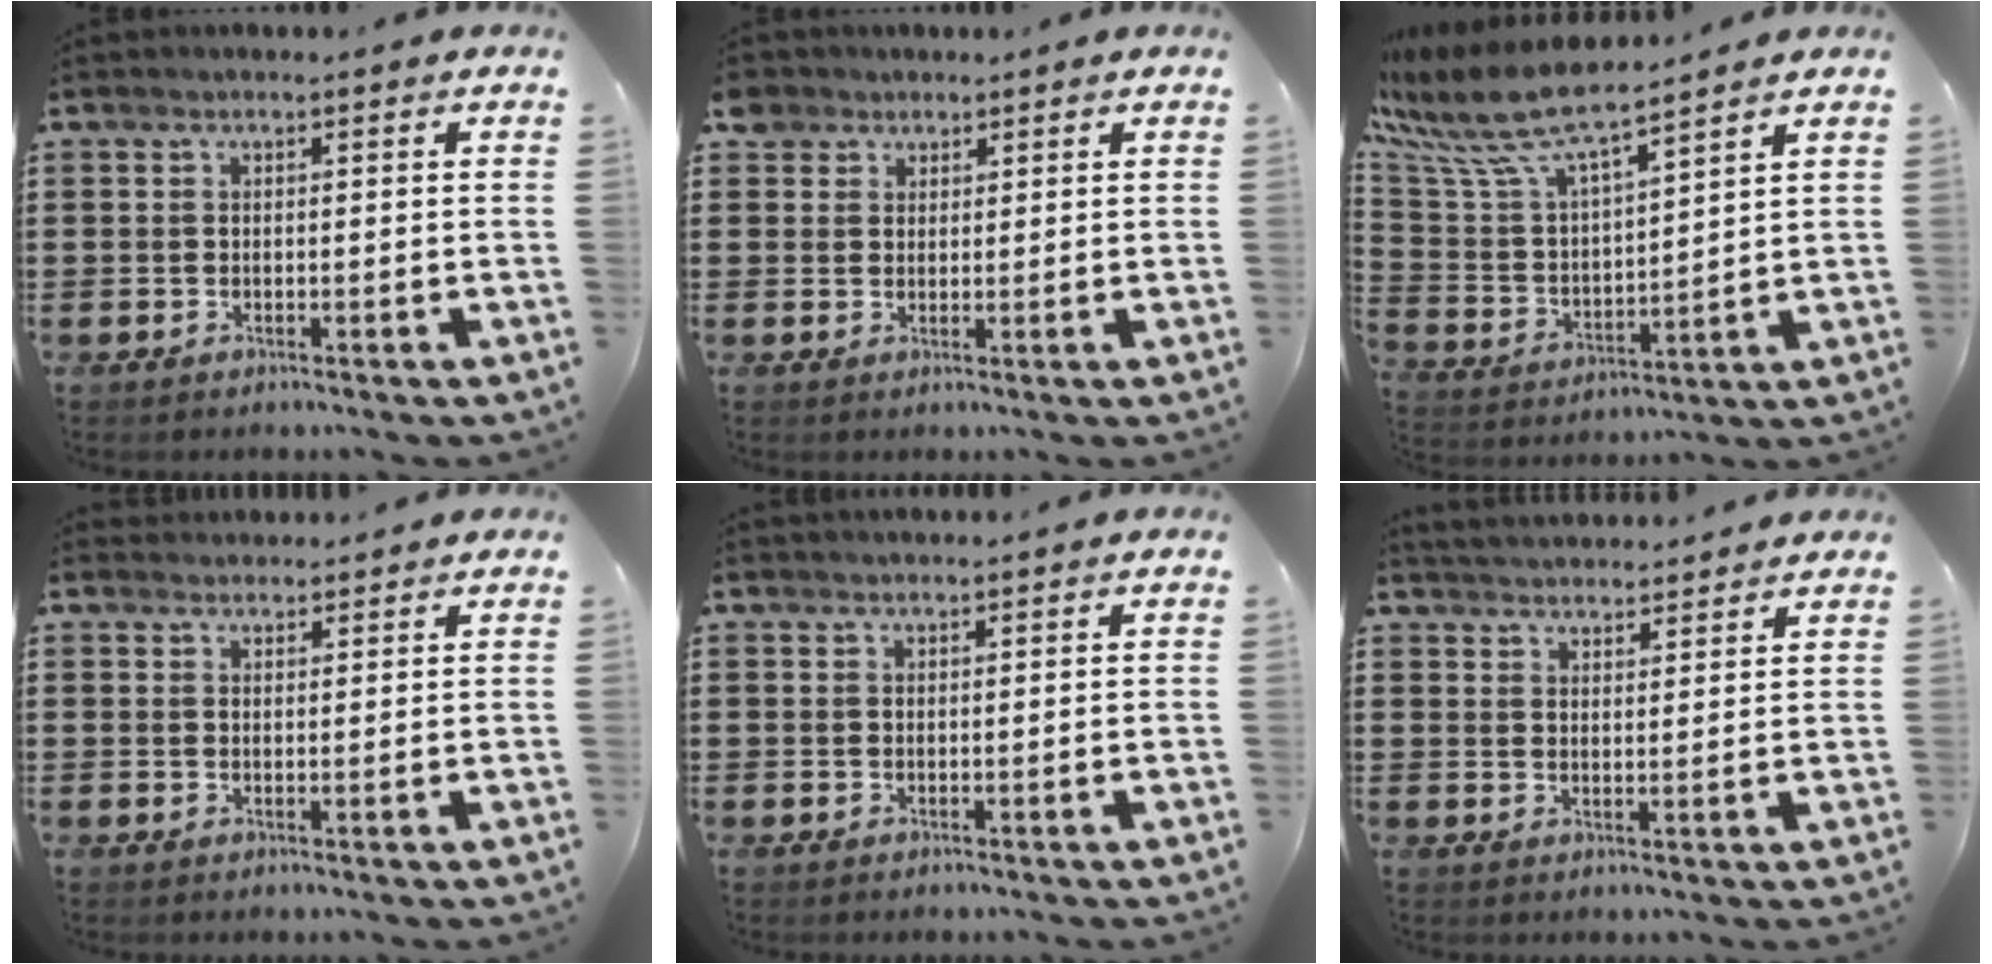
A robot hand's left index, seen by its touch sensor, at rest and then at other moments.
{"total": 2.9, "force": [2.0, 2.1, 0.1], "torque": [-0.008, 0.009, 0.036]}
{"total": 9.6, "force": [8.1, 1.4, 4.9], "torque": [-0.137, -0.047, 0.137]}
{"total": 1.7, "force": [1.7, 0.3, 0.0], "torque": [-0.003, 0.001, 0.033]}
{"total": 0.8, "force": [0.8, -0.1, 0.1], "torque": [-0.004, -0.002, 0.016]}
{"total": 3.3, "force": [3.2, 0.0, -0.1], "torque": [-0.008, -0.010, 0.060]}